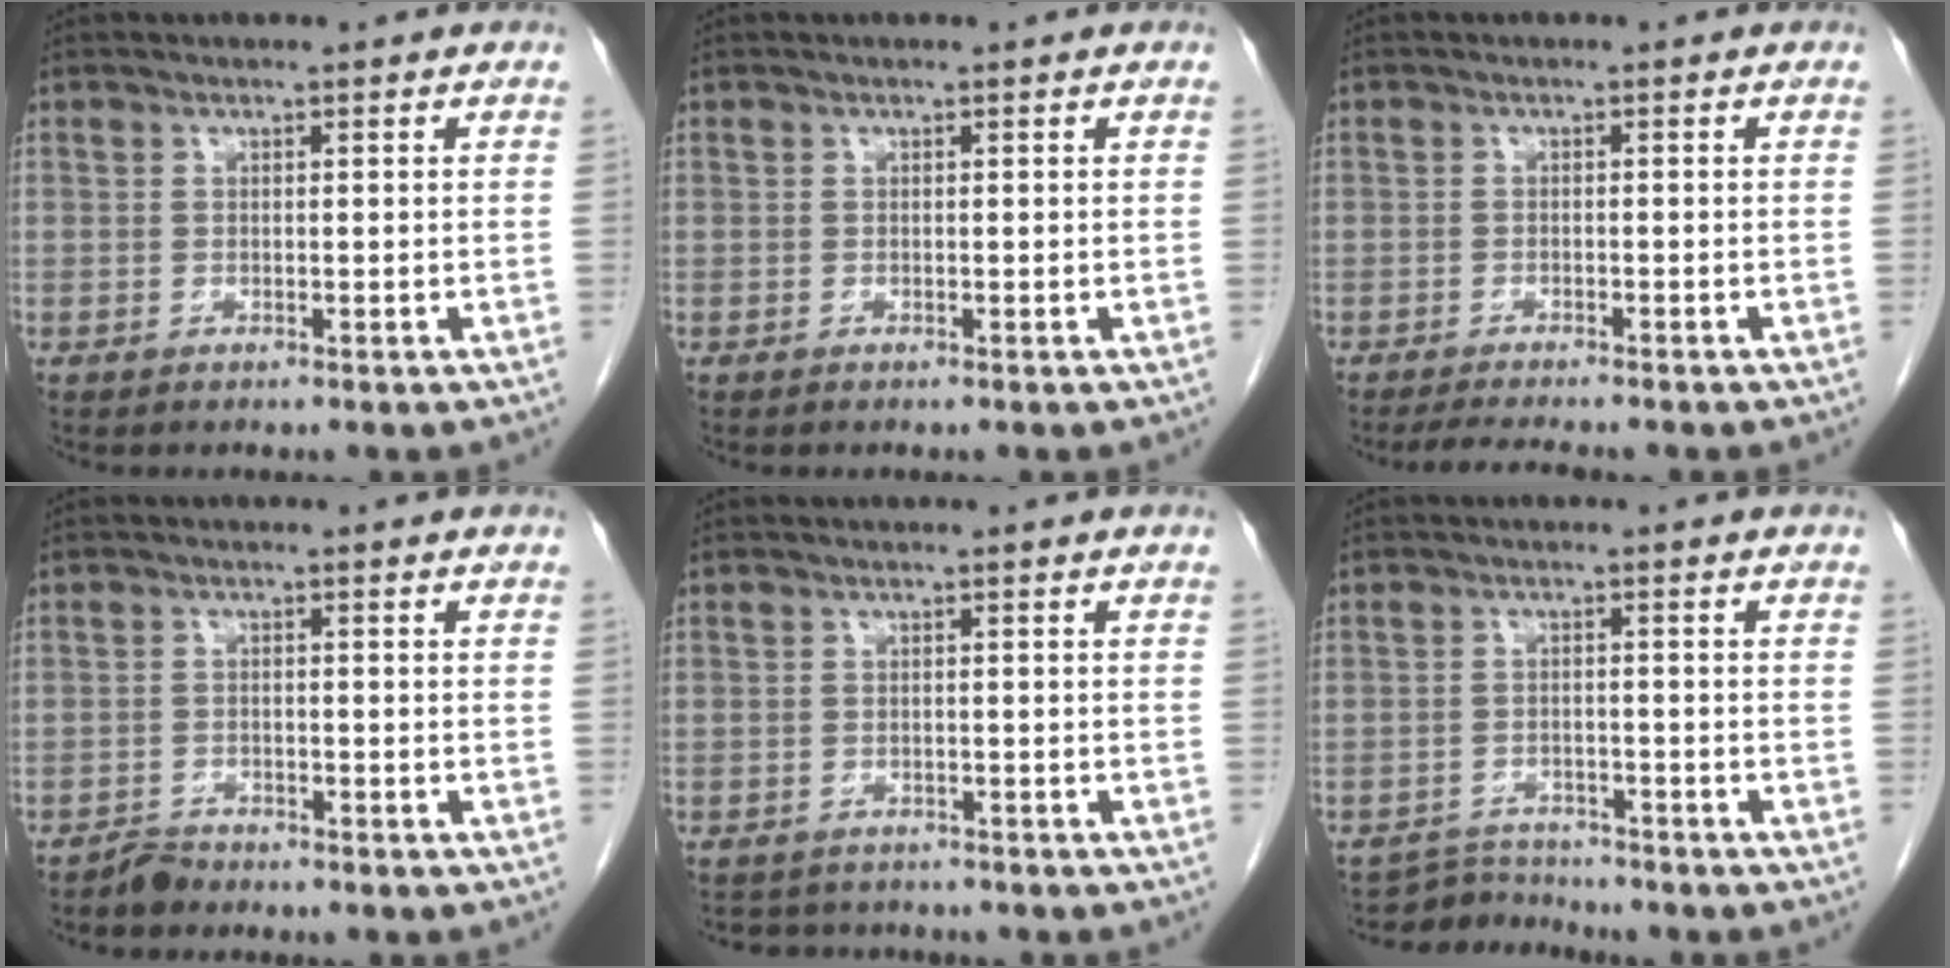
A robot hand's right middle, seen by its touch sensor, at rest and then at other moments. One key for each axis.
{"total": 0.0}
{"total": 4.8, "fx": -4.3, "fy": 0.5, "fz": 2.2, "tx": -0.032, "ty": -0.012, "tz": -0.065}
{"total": 1.8, "fx": -1.7, "fy": 0.4, "fz": -0.1, "tx": -0.001, "ty": -0.002, "tz": -0.031}
{"total": 4.6, "fx": -4.3, "fy": 1.6, "fz": 0.3, "tx": -0.003, "ty": 0.002, "tz": -0.059}
{"total": 3.9, "fx": -3.7, "fy": 0.4, "fz": -1.2, "tx": 0.021, "ty": -0.004, "tz": -0.061}